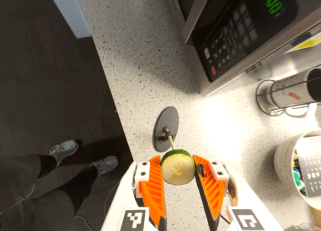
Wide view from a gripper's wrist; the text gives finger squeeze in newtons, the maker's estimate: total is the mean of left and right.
{"total": 9.5, "left": 9.5, "right": 9.5}